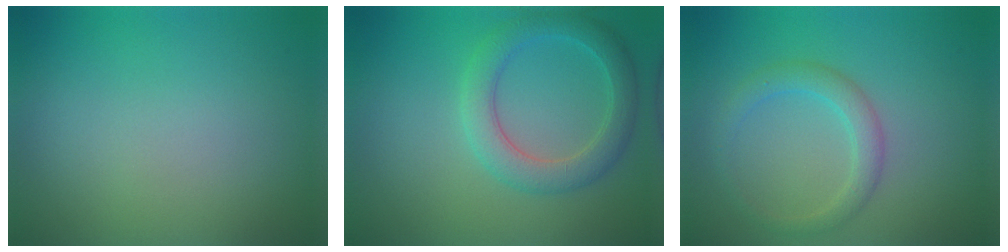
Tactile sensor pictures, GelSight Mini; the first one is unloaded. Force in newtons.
{"total": 3.9, "press": 3.9, "slide": 0.1}
{"total": 2.5, "press": 2.5, "slide": 0.0}